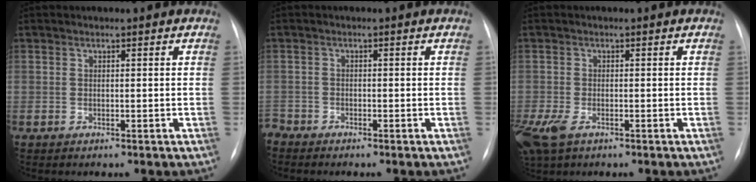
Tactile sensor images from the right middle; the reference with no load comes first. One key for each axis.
{"total": 1.7, "fx": -1.7, "fy": 0.4, "fz": -0.3, "tx": 0.011, "ty": -0.003, "tz": -0.030}
{"total": 7.1, "fx": -3.9, "fy": 3.7, "fz": 4.7, "tx": -0.117, "ty": -0.018, "tz": -0.068}